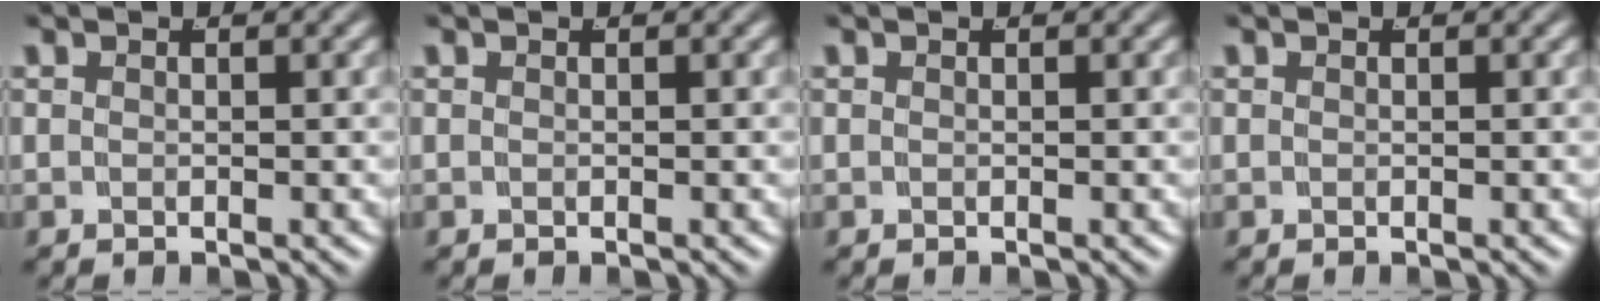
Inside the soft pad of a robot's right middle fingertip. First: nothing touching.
{"total": 0.0}
{"total": 0.0}
{"total": 0.0}